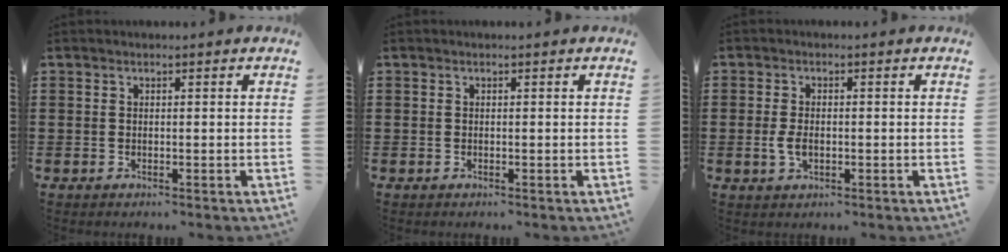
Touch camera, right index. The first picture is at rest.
{"total": 0.0}
{"total": 2.9, "force": [-0.4, 1.6, 2.4], "torque": [-0.061, -0.004, -0.012]}